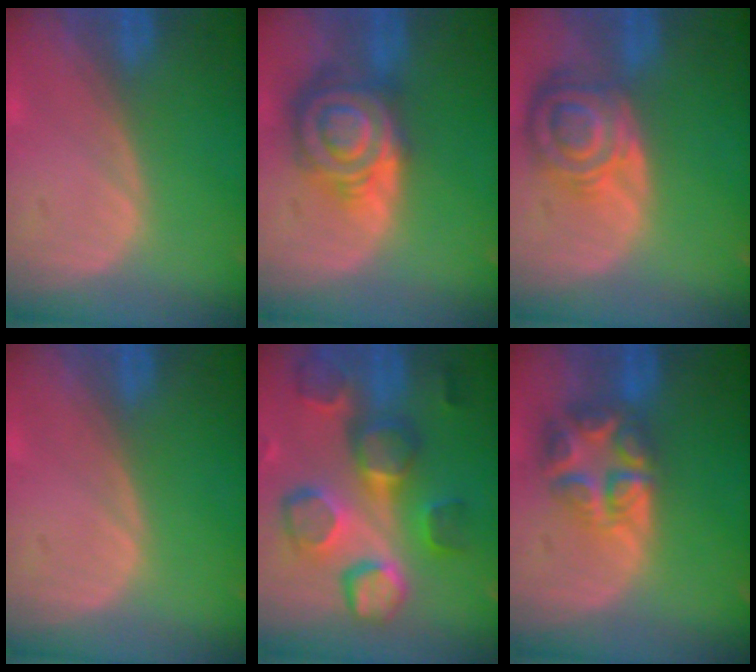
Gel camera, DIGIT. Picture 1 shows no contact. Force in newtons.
{"total": 8.9, "press": 8.9, "slide": 0.6}
{"total": 8.3, "press": 7.3, "slide": 4.0}
{"total": 0.0}
{"total": 11.0, "press": 10.6, "slide": 3.0}
{"total": 8.0, "press": 6.9, "slide": 4.0}